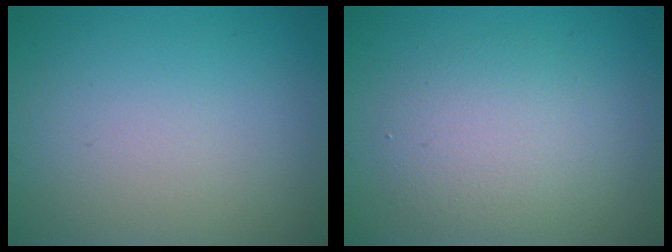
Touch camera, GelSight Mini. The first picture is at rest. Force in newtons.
{"total": 3.7, "press": 3.7, "slide": 0.4}